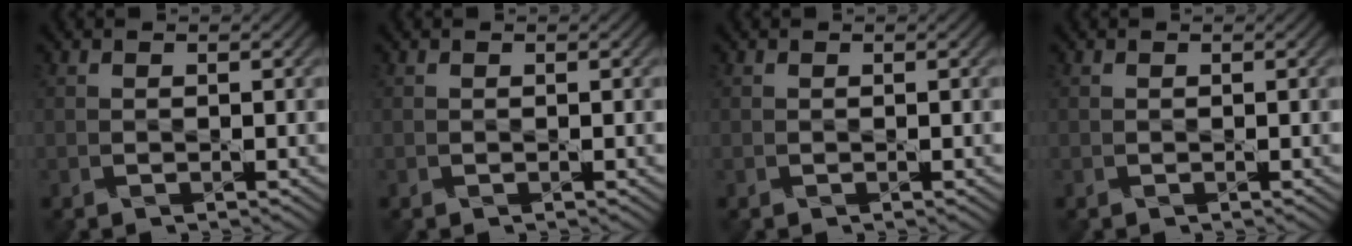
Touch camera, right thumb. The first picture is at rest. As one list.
[{"total": 0.0}, {"total": 0.0}, {"total": 0.0}]